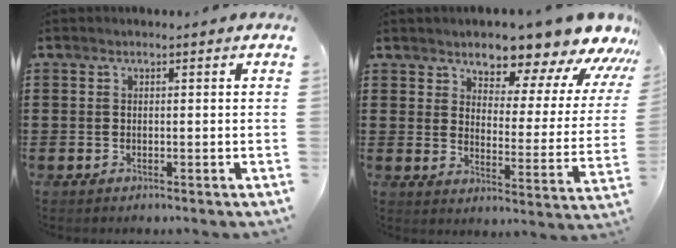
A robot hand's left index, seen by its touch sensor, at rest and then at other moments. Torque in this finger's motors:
{"motor_torque": [1.20, 0.58, 1.06, 0.17]}